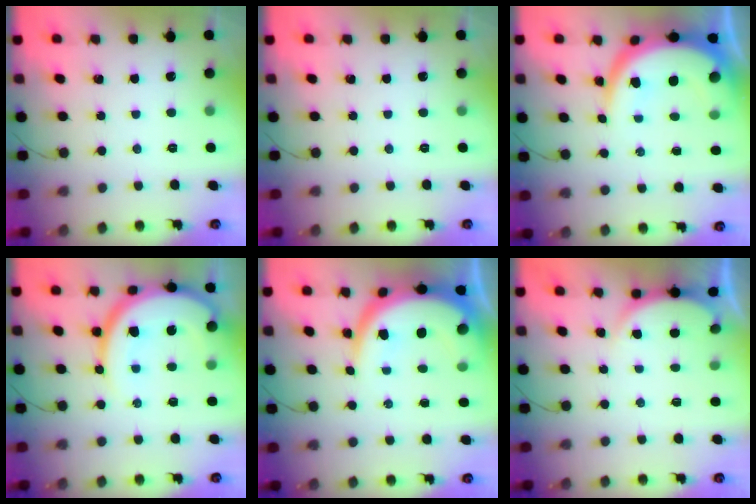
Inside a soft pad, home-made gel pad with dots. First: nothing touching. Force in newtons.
{"total": 0.0}
{"total": 13.4, "press": 13.3, "slide": 1.5}
{"total": 15.6, "press": 15.5, "slide": 1.6}
{"total": 13.4, "press": 13.3, "slide": 1.5}
{"total": 3.9, "press": 3.8, "slide": 0.6}